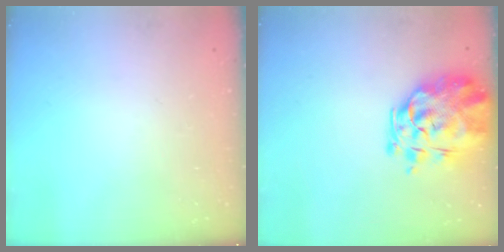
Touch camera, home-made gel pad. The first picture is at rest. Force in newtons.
{"total": 7.0, "press": 6.5, "slide": 2.7}